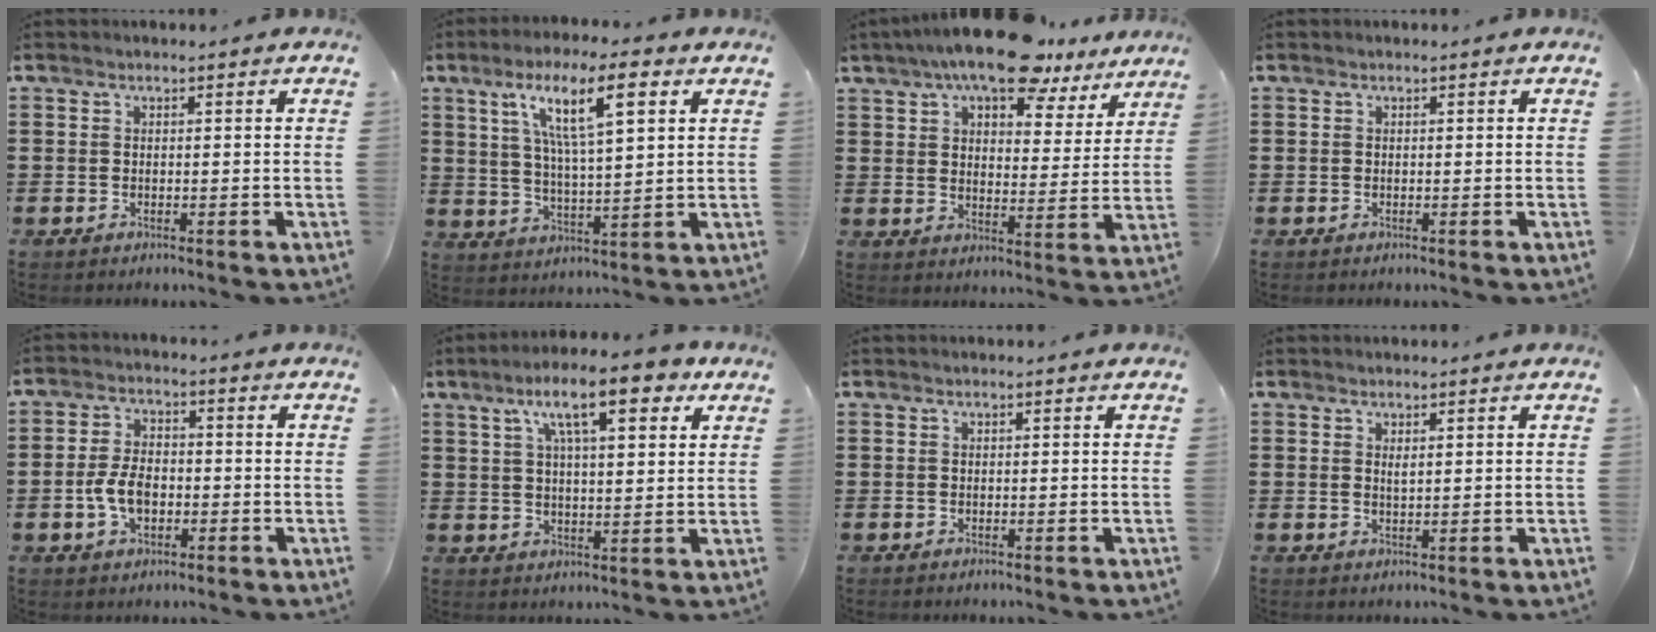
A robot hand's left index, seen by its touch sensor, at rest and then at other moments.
{"total": 12.1, "force": [6.0, 3.0, 10.1], "torque": [-0.193, 0.000, 0.097]}
{"total": 11.7, "force": [9.5, 2.8, 6.1], "torque": [-0.115, -0.036, 0.169]}
{"total": 0.0}
{"total": 5.7, "force": [-1.4, 3.3, 4.4], "torque": [-0.099, 0.003, -0.029]}
{"total": 11.1, "force": [6.3, 2.9, 8.7], "torque": [-0.150, -0.006, 0.101]}
{"total": 0.0}
{"total": 1.0, "force": [0.6, 0.1, 0.8], "torque": [-0.018, 0.000, 0.010]}